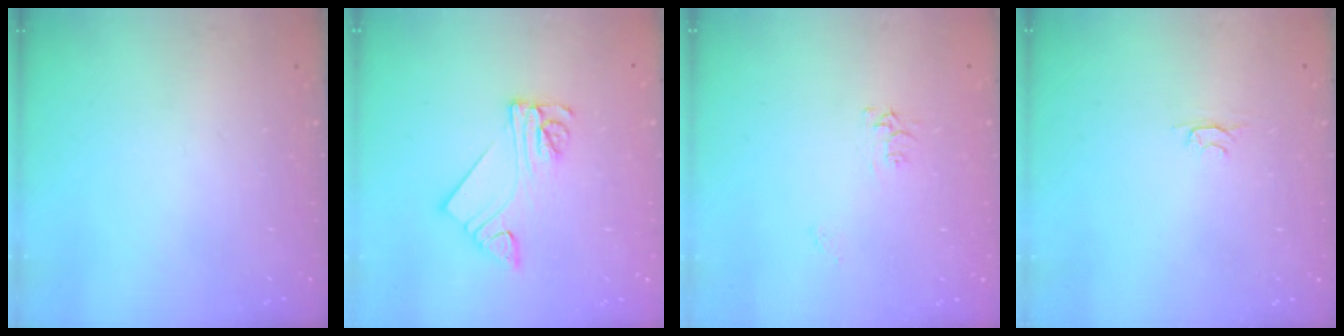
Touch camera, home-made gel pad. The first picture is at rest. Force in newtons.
{"total": 9.7, "press": 9.7, "slide": 0.9}
{"total": 5.0, "press": 5.0, "slide": 0.7}
{"total": 2.4, "press": 2.3, "slide": 0.5}